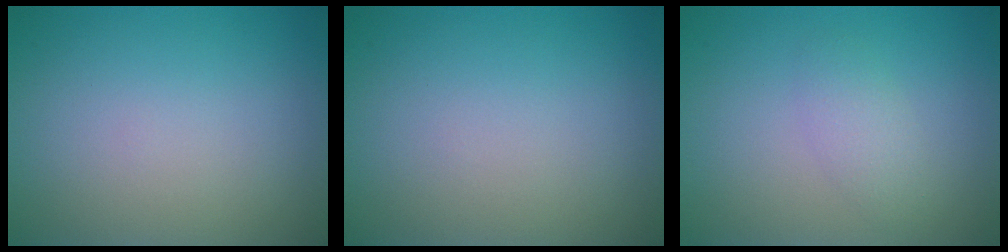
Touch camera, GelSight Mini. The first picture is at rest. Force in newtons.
{"total": 0.0}
{"total": 1.7, "press": 1.7, "slide": 0.1}